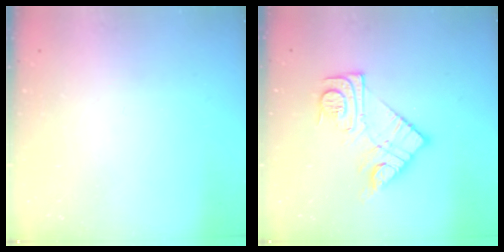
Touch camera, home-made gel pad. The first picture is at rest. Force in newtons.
{"total": 13.8, "press": 13.7, "slide": 0.8}